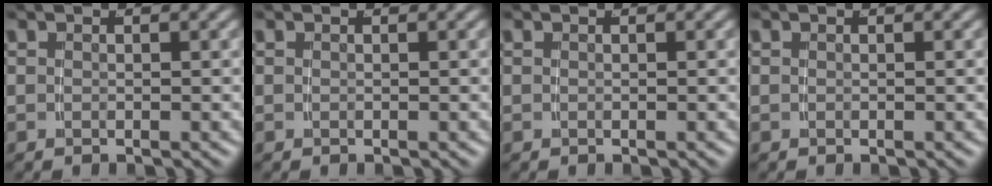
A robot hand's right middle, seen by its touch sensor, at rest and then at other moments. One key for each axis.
{"total": 0.0}
{"total": 0.0}
{"total": 0.0}